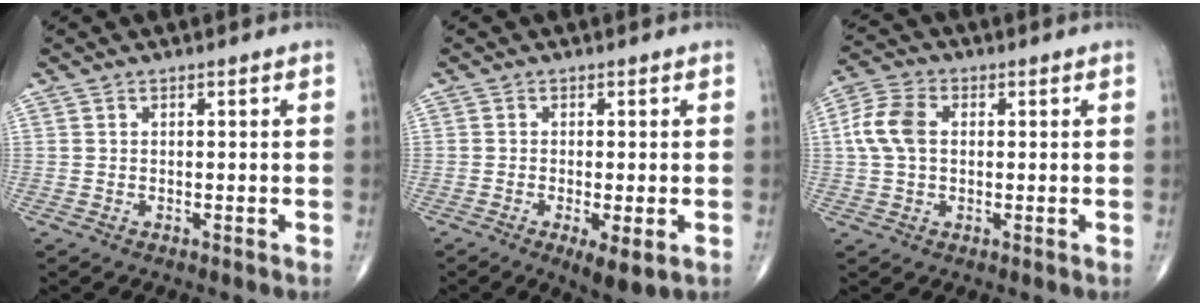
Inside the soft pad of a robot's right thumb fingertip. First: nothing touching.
{"total": 5.2, "force": [-1.9, 1.3, 4.7], "torque": [-0.078, -0.016, -0.030]}
{"total": 7.4, "force": [0.8, 5.0, 5.4], "torque": [-0.119, 0.017, 0.011]}